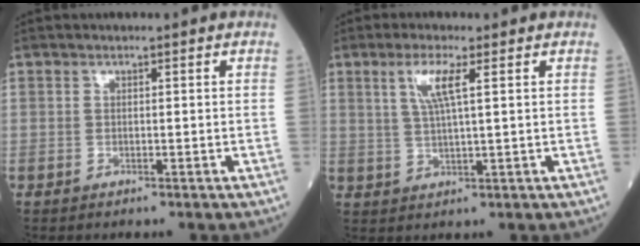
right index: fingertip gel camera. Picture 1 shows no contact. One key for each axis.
{"total": 4.8, "fx": 2.0, "fy": 0.2, "fz": 4.4, "tx": -0.092, "ty": 0.002, "tz": 0.043}